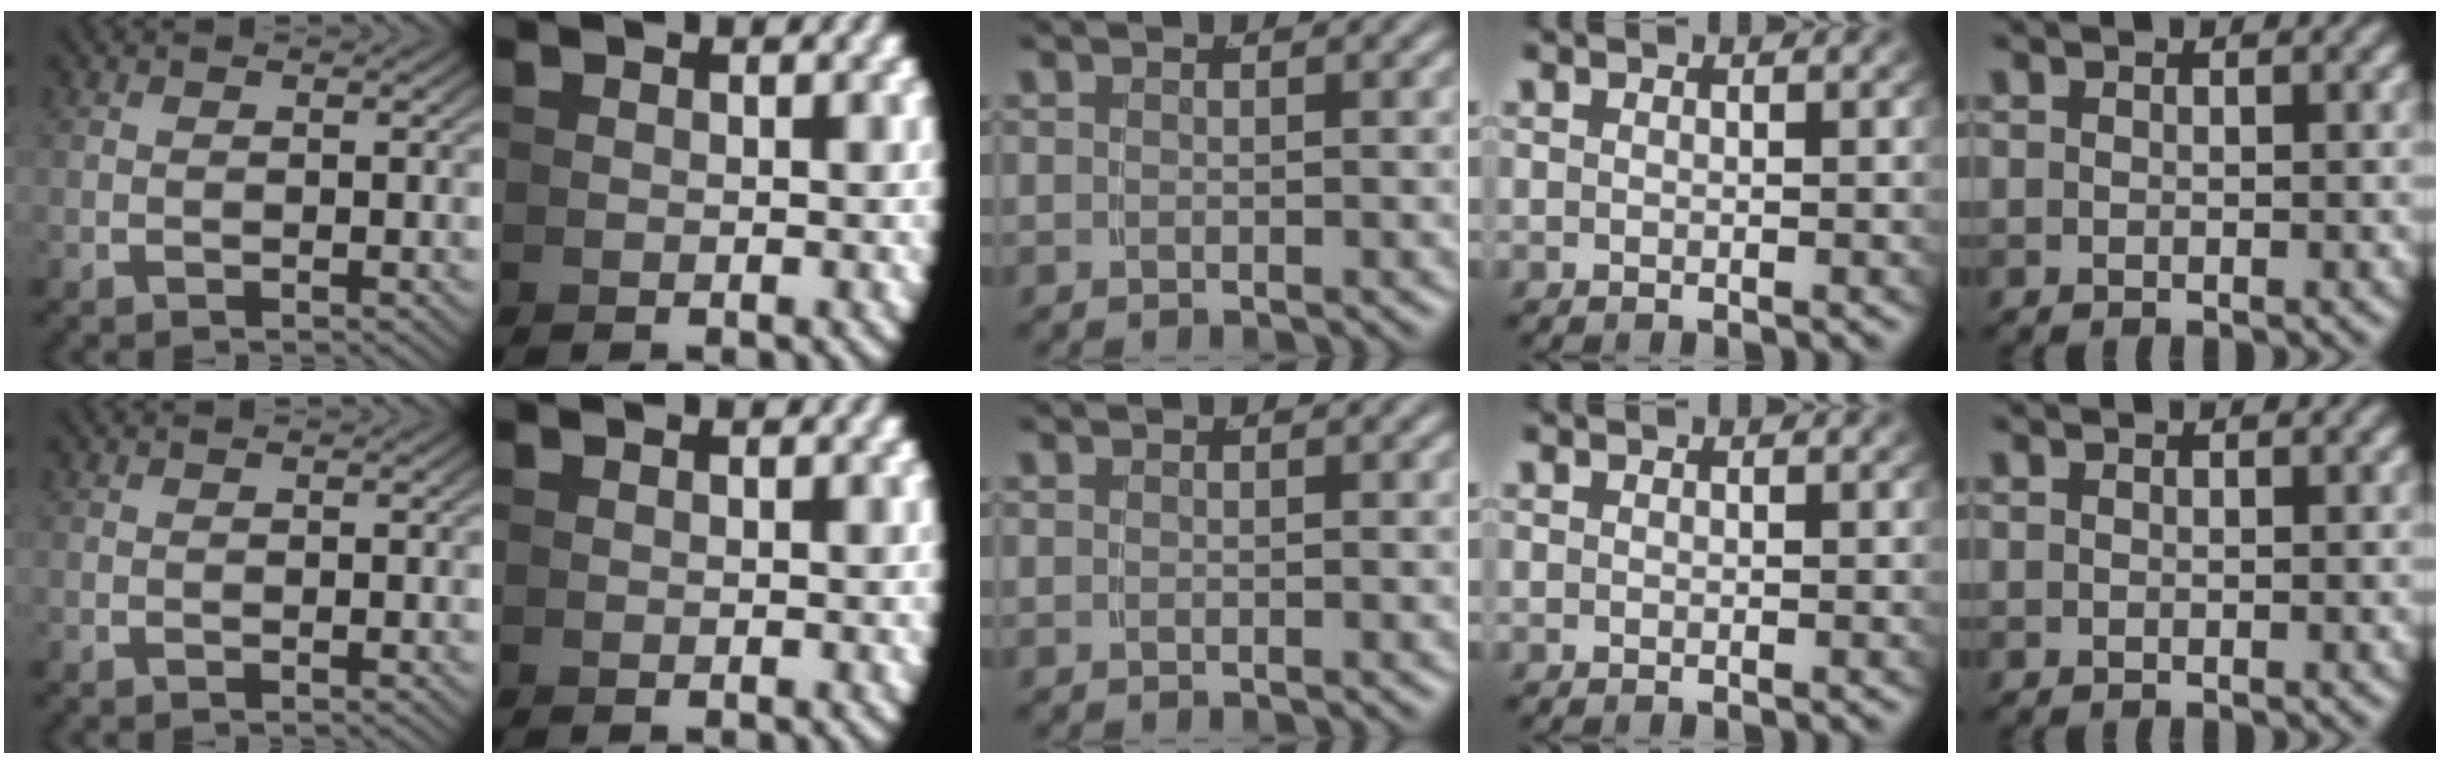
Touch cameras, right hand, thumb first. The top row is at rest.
{}